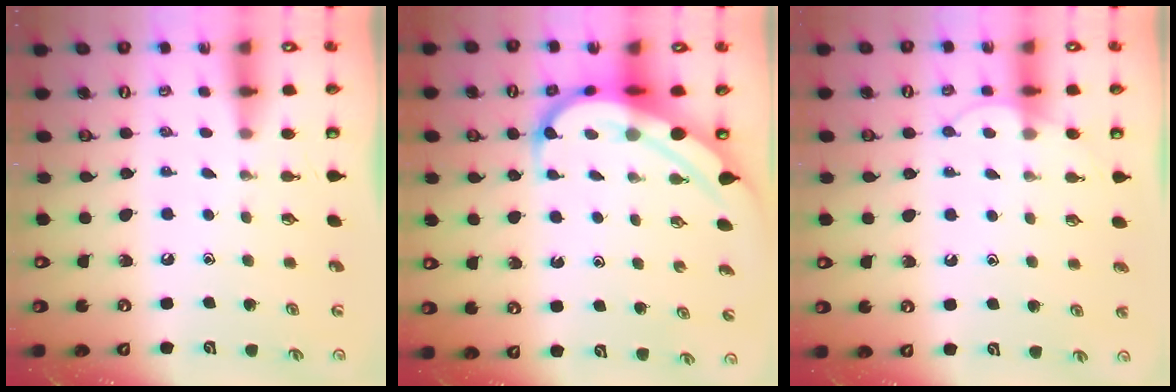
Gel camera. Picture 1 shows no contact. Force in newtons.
{"total": 8.2, "press": 8.1, "slide": 1.0}
{"total": 5.4, "press": 5.3, "slide": 0.5}